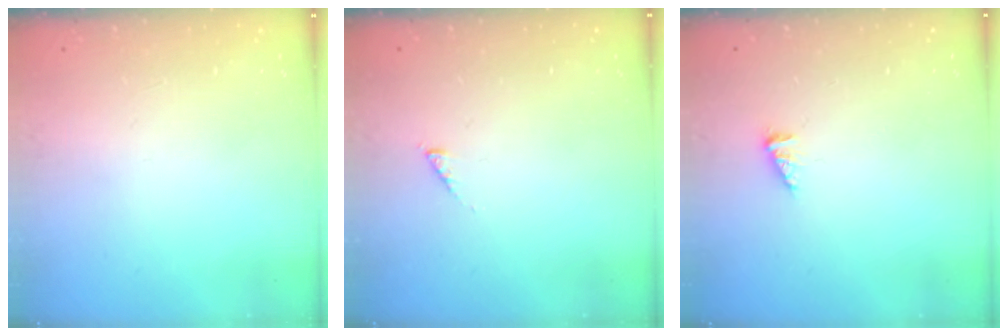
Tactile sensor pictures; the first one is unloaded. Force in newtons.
{"total": 1.6, "press": 1.5, "slide": 0.3}
{"total": 1.7, "press": 1.7, "slide": 0.2}